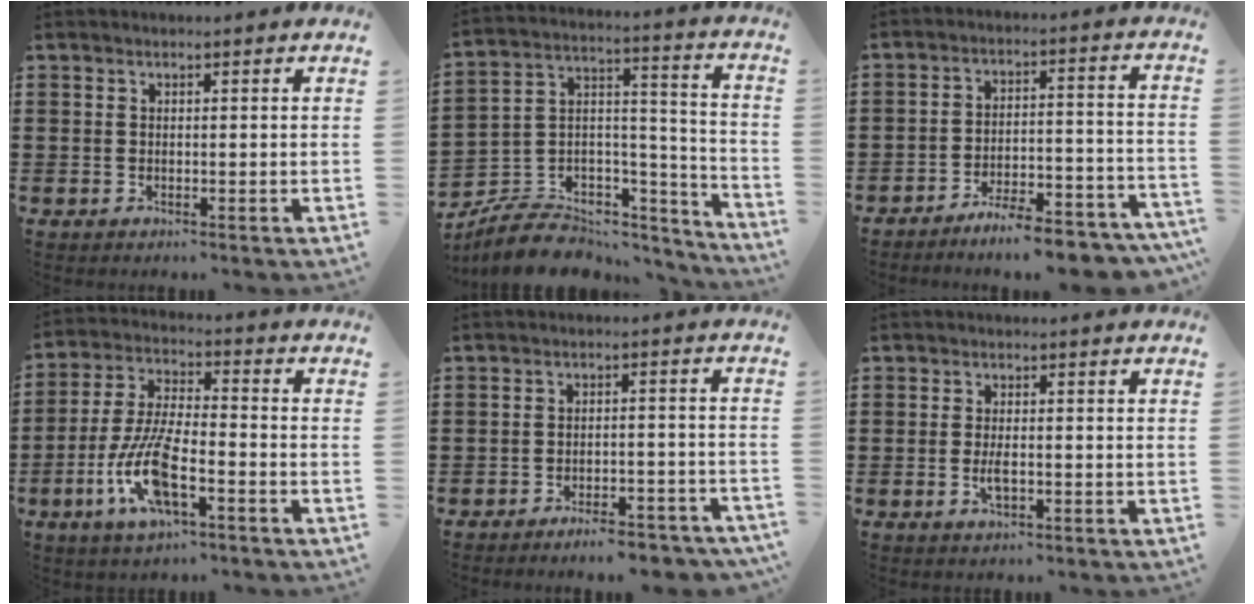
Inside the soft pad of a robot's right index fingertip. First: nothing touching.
{"total": 7.3, "force": [-6.1, 3.7, 1.5], "torque": [-0.032, 0.008, -0.113]}
{"total": 7.3, "force": [-6.8, 0.3, 2.5], "torque": [-0.030, 0.014, -0.127]}
{"total": 10.8, "force": [-4.5, 3.4, 9.2], "torque": [-0.207, -0.006, -0.087]}
{"total": 4.2, "force": [-4.0, 0.2, 1.3], "torque": [-0.022, 0.000, -0.078]}
{"total": 2.7, "force": [-0.5, 1.0, 2.4], "torque": [-0.051, -0.003, -0.011]}